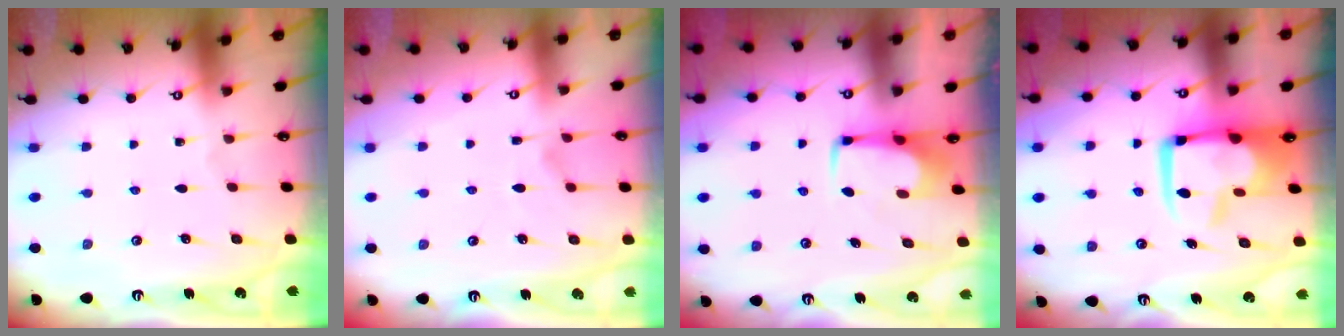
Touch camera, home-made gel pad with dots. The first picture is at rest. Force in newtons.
{"total": 2.1, "press": 1.6, "slide": 1.3}
{"total": 1.8, "press": 1.7, "slide": 0.6}
{"total": 12.6, "press": 12.4, "slide": 2.1}